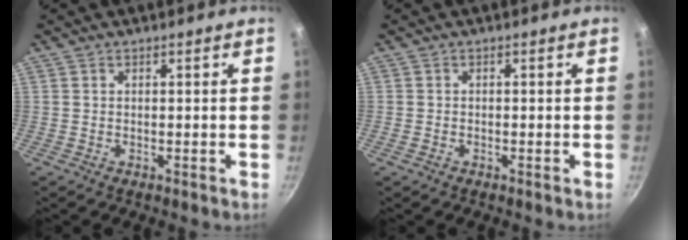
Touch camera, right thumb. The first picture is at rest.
{"total": 0.8, "force": [-0.5, 0.4, 0.5], "torque": [-0.014, 0.003, -0.012]}